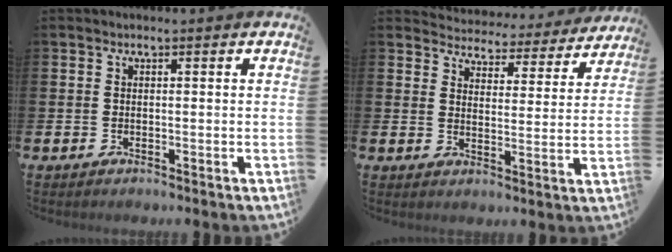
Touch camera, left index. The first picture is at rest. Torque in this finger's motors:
{"motor_torque": [1.04, -1.10, 0.10, 0.00]}